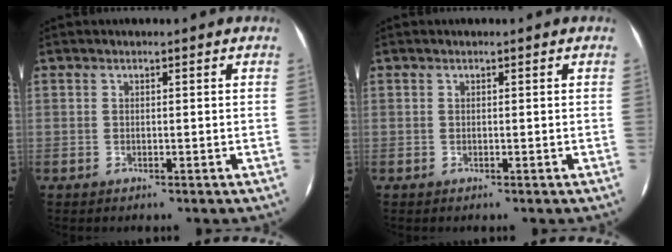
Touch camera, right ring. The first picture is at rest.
{"total": 0.0}